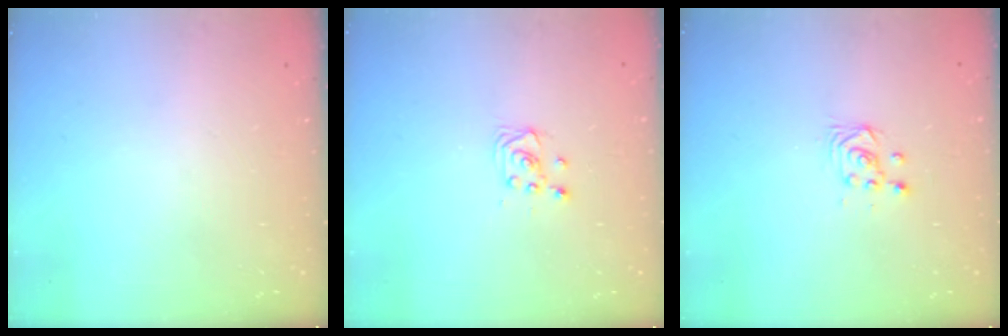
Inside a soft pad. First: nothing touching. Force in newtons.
{"total": 2.9, "press": 2.9, "slide": 0.4}
{"total": 3.6, "press": 3.6, "slide": 0.3}